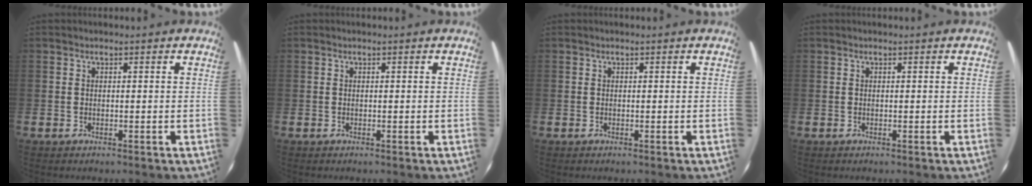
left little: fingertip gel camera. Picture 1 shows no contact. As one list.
[{"total": 0.0}, {"total": 0.0}, {"total": 0.0}]